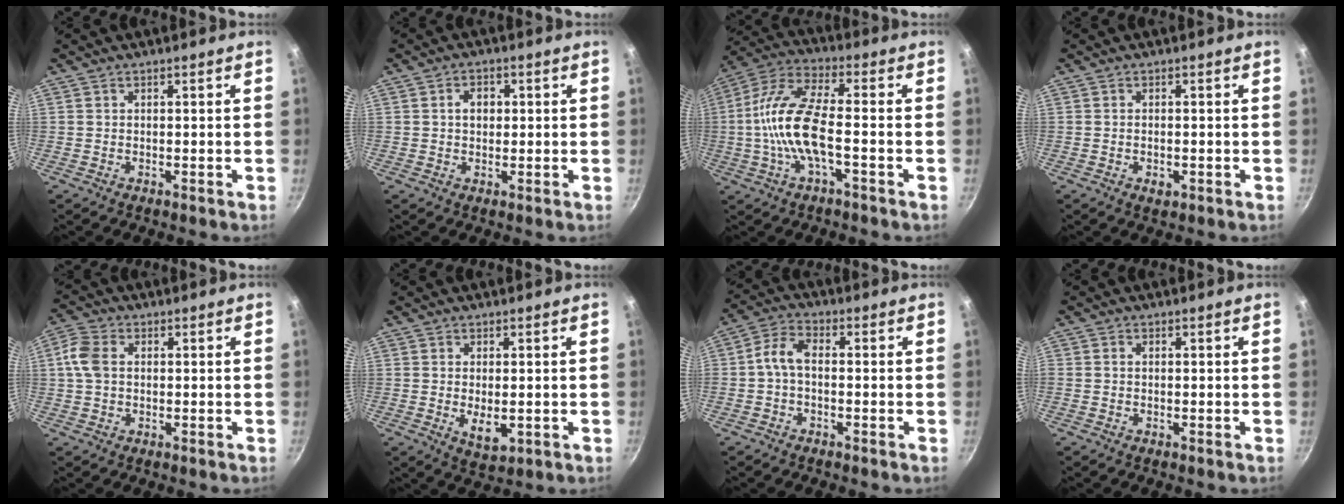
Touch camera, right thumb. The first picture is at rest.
{"total": 3.4, "force": [0.5, 2.6, 2.1], "torque": [-0.016, 0.006, 0.005]}
{"total": 13.7, "force": [-2.4, 4.8, 12.7], "torque": [-0.259, 0.033, -0.062]}
{"total": 2.0, "force": [-0.6, 1.1, 1.5], "torque": [-0.026, -0.002, -0.009]}
{"total": 5.9, "force": [0.7, 4.2, 4.2], "torque": [-0.084, 0.011, 0.004]}
{"total": 5.0, "force": [-0.5, 2.5, 4.3], "torque": [-0.070, -0.013, 0.001]}
{"total": 5.2, "force": [-0.9, 2.9, 4.2], "torque": [-0.091, 0.028, -0.030]}
{"total": 0.7, "force": [0.0, 0.5, 0.5], "torque": [-0.009, 0.004, -0.003]}